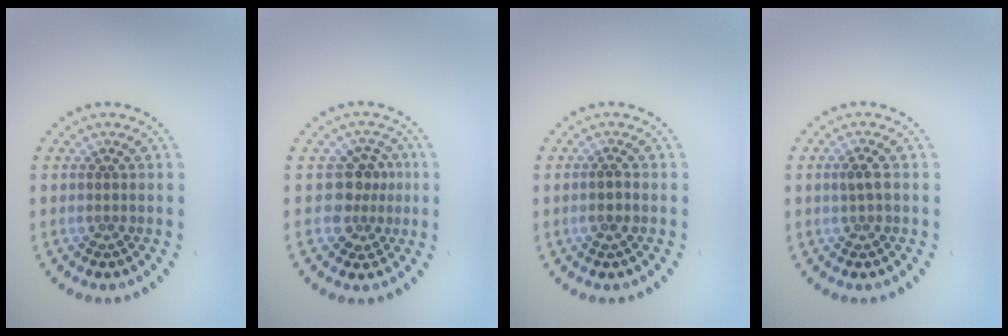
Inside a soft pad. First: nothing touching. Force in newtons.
{"total": 3.0, "press": 2.6, "slide": 1.5}
{"total": 0.9, "press": 0.8, "slide": 0.5}
{"total": 1.3, "press": 1.3, "slide": 0.4}